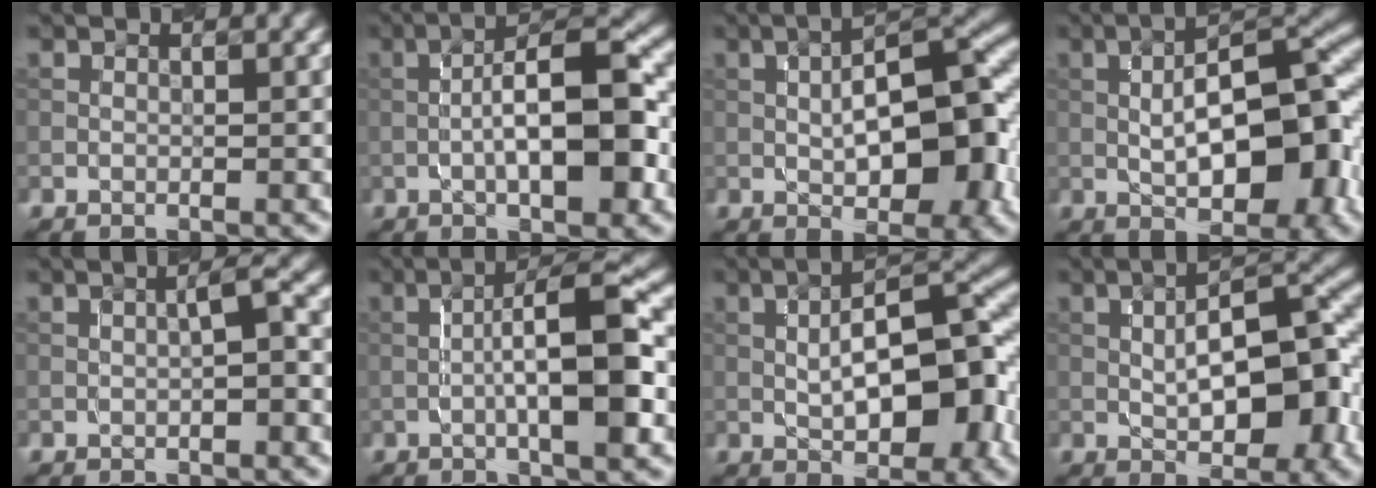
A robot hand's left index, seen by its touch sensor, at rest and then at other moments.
{"total": 9.4, "force": [-1.5, 2.6, 8.9], "torque": [-0.128, 0.020, -0.028]}
{"total": 10.3, "force": [-0.1, 3.9, 9.5], "torque": [-0.137, 0.016, -0.003]}
{"total": 11.1, "force": [-0.4, 4.1, 10.2], "torque": [-0.148, 0.017, -0.009]}
{"total": 2.2, "force": [0.0, 0.3, 2.2], "torque": [-0.035, 0.006, 0.001]}
{"total": 8.5, "force": [-1.1, 1.6, 8.2], "torque": [-0.121, 0.017, -0.022]}
{"total": 9.9, "force": [-0.1, 3.8, 9.2], "torque": [-0.134, 0.016, -0.003]}
{"total": 8.9, "force": [-0.2, 3.5, 8.2], "torque": [-0.120, 0.014, -0.003]}